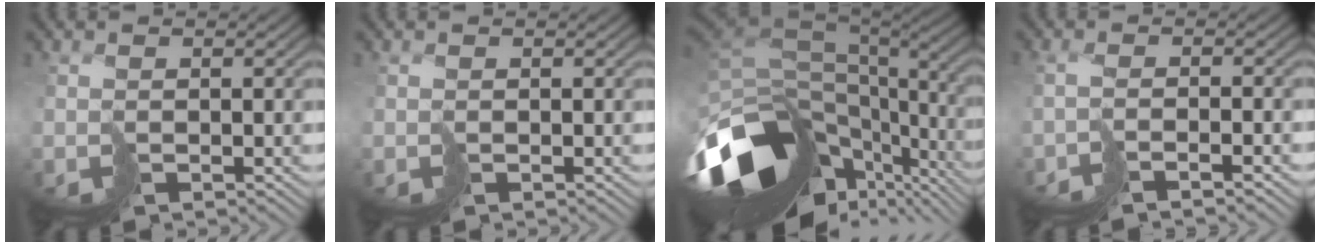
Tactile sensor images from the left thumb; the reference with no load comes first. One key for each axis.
{"total": 0.0}
{"total": 16.8, "fx": -6.6, "fy": 8.5, "fz": 12.9, "tx": -0.294, "ty": -0.013, "tz": -0.090}
{"total": 2.8, "fx": -2.4, "fy": -0.7, "fz": 1.3, "tx": -0.019, "ty": 0.003, "tz": -0.043}